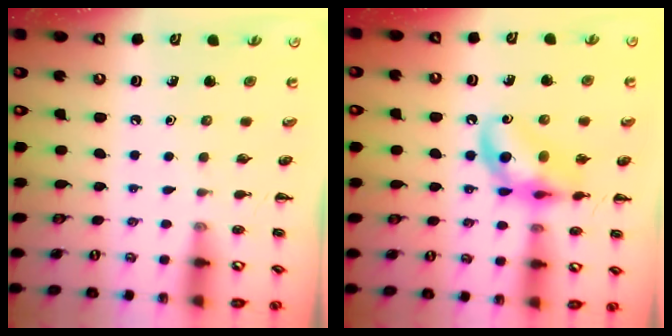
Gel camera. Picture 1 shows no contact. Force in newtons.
{"total": 14.3, "press": 14.0, "slide": 3.1}